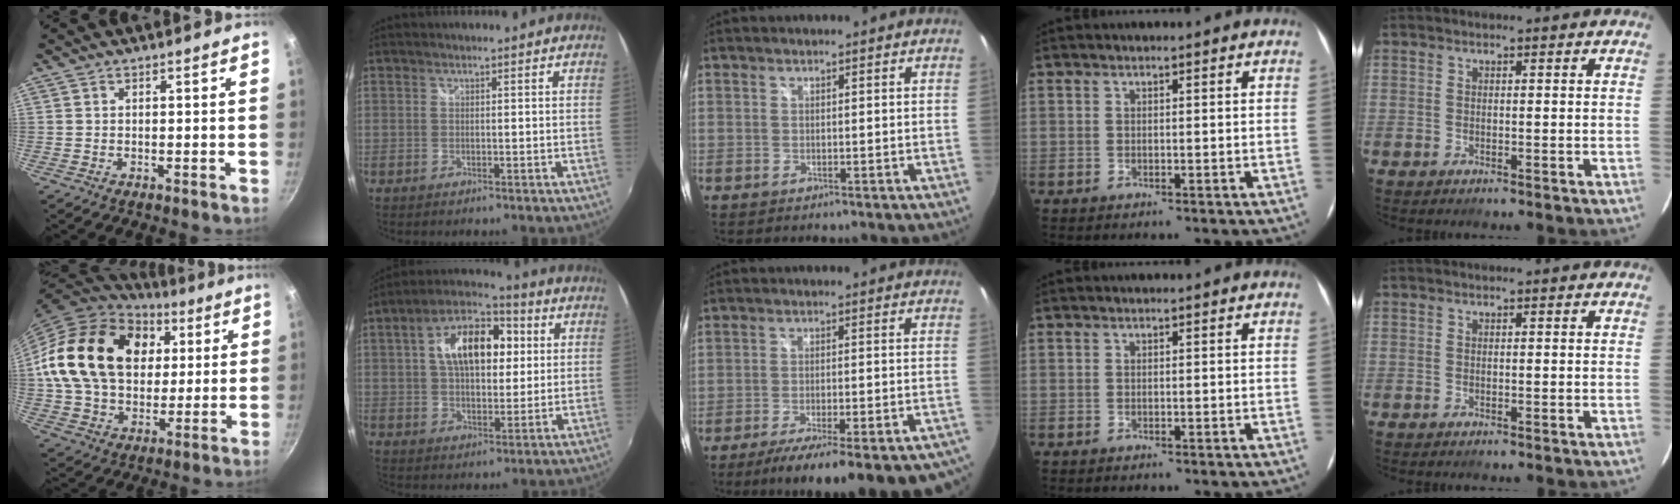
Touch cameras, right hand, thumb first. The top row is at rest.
{"thumb": {"total": 24.1, "force": [5.3, 17.8, 15.3], "torque": [-0.238, 0.012, 0.092]}, "index": {"total": 14.6, "force": [3.3, 8.2, 11.6], "torque": [-0.198, 0.033, 0.047]}, "middle": {"total": 23.5, "force": [-19.2, 4.8, 12.7], "torque": [-0.195, -0.046, -0.254]}}